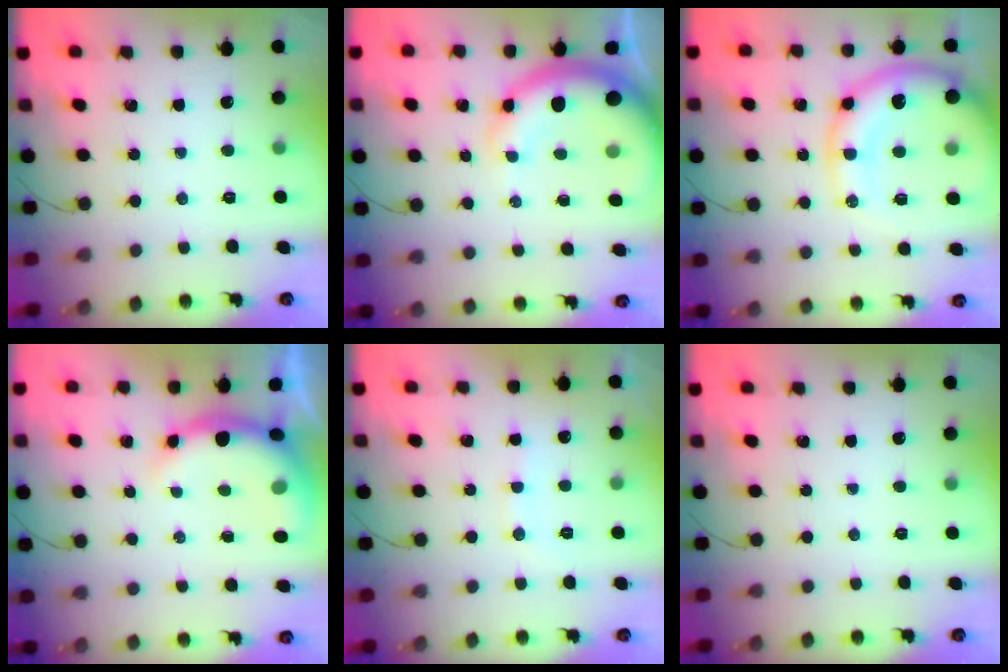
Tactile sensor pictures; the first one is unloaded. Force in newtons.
{"total": 10.0, "press": 9.6, "slide": 2.7}
{"total": 15.8, "press": 15.4, "slide": 3.6}
{"total": 9.3, "press": 9.2, "slide": 1.8}
{"total": 7.3, "press": 7.2, "slide": 1.3}
{"total": 0.0}